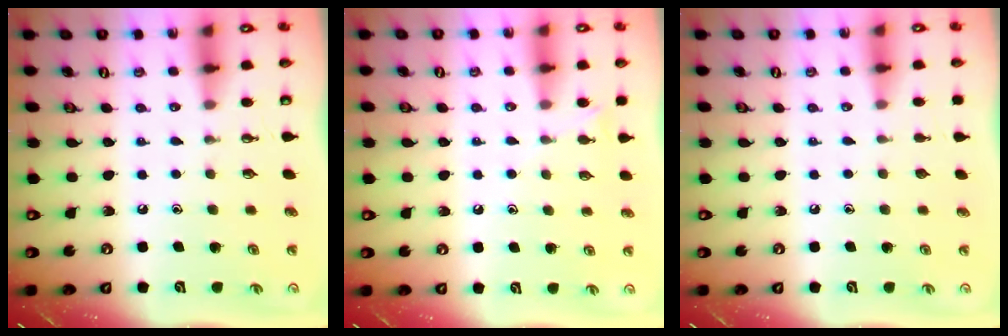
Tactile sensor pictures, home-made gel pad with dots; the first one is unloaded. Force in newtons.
{"total": 6.5, "press": 6.5, "slide": 0.3}
{"total": 0.0}